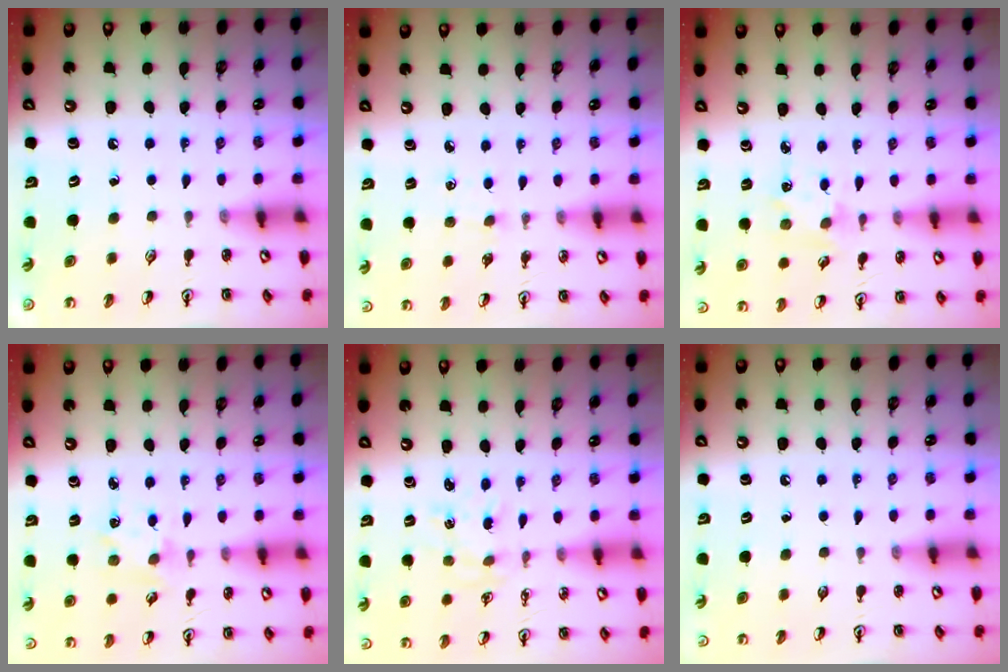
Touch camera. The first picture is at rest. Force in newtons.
{"total": 2.0, "press": 2.0, "slide": 0.3}
{"total": 1.1, "press": 1.1, "slide": 0.1}
{"total": 1.1, "press": 1.1, "slide": 0.1}
{"total": 0.0}
{"total": 0.0}